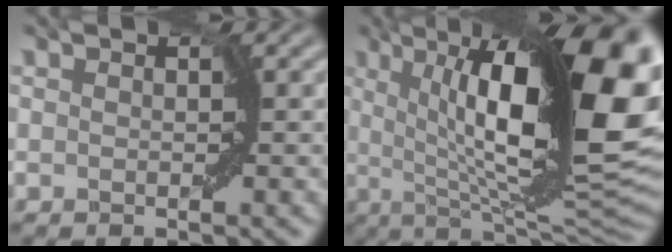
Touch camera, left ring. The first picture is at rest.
{"total": 17.2, "force": [4.2, 3.8, 16.2], "torque": [-0.214, 0.004, 0.069]}